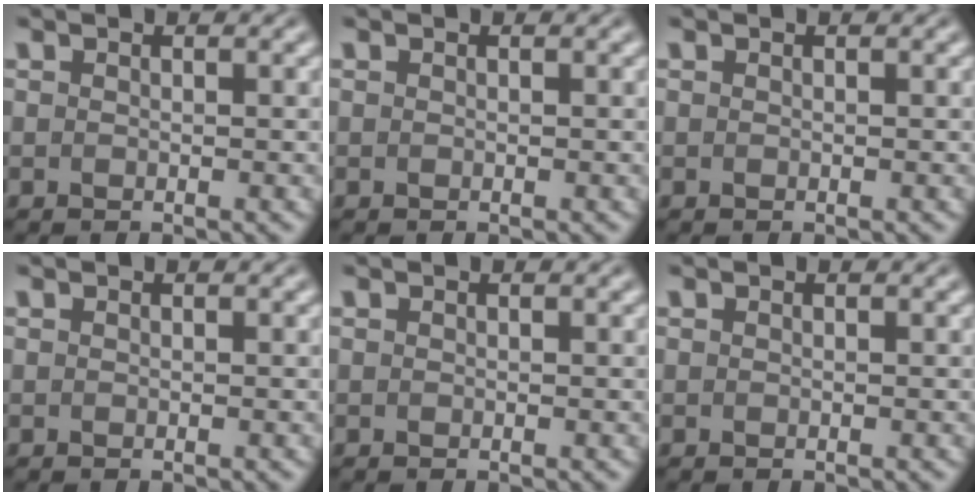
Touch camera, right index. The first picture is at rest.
{"total": 0.0}
{"total": 0.0}
{"total": 0.0}
{"total": 0.0}
{"total": 0.0}